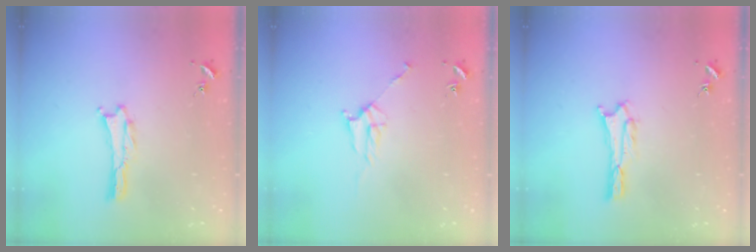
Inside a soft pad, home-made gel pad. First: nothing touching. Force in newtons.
{"total": 3.7, "press": 3.6, "slide": 0.5}
{"total": 1.7, "press": 1.7, "slide": 0.3}